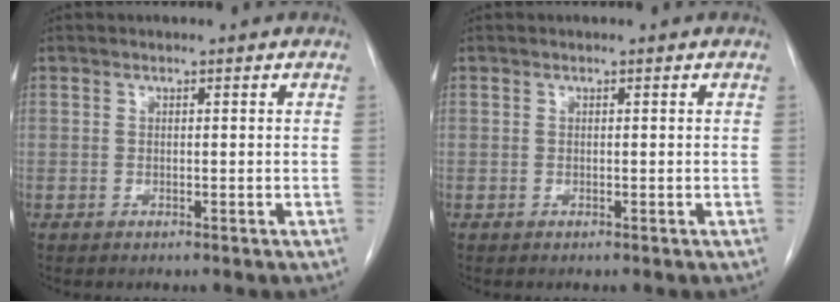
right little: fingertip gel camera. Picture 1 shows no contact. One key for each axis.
{"total": 0.0}